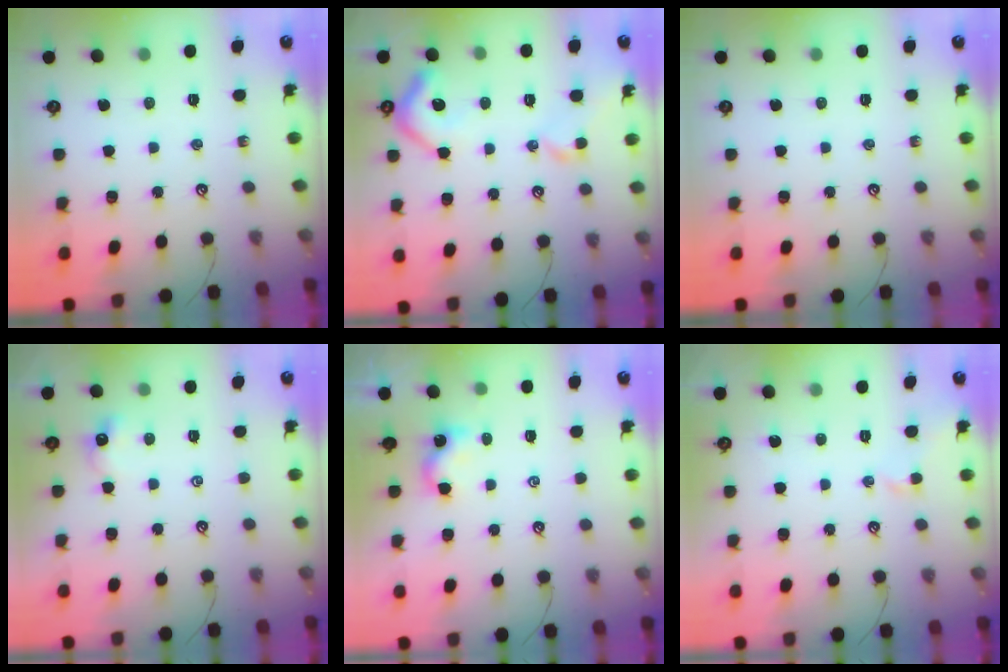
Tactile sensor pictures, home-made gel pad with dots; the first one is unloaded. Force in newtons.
{"total": 9.4, "press": 9.3, "slide": 1.5}
{"total": 0.0}
{"total": 0.8, "press": 0.7, "slide": 0.4}
{"total": 1.2, "press": 1.1, "slide": 0.2}
{"total": 0.7, "press": 0.4, "slide": 0.6}